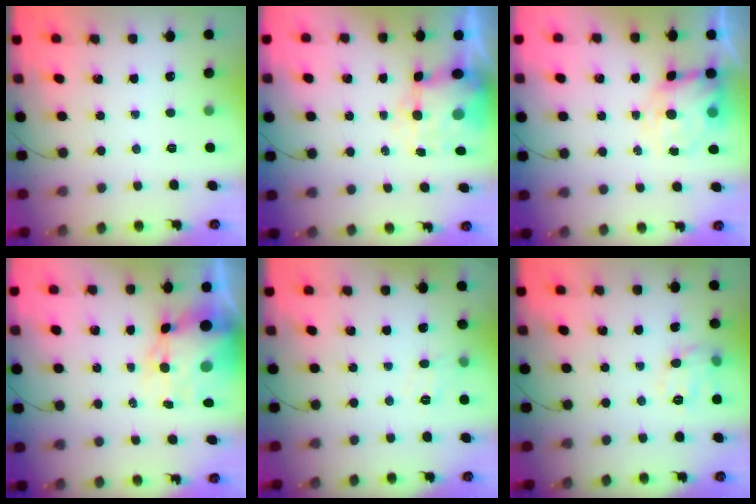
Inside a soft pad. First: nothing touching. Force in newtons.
{"total": 7.7, "press": 7.5, "slide": 1.8}
{"total": 6.6, "press": 6.3, "slide": 2.0}
{"total": 10.7, "press": 10.4, "slide": 2.8}
{"total": 4.4, "press": 4.1, "slide": 1.6}
{"total": 10.0, "press": 9.9, "slide": 1.2}